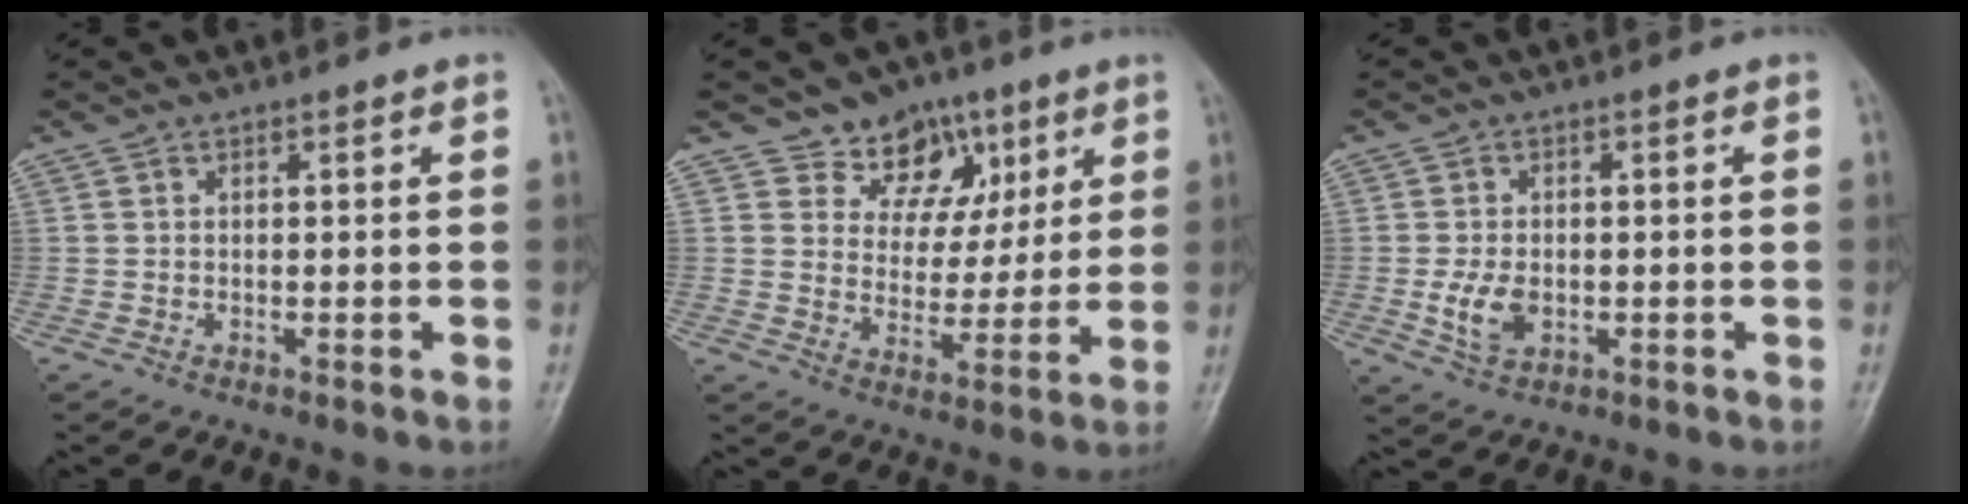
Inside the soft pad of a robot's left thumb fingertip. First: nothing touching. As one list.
[{"total": 10.6, "force": [6.4, 7.8, 3.2], "torque": [-0.005, -0.028, 0.104]}, {"total": 5.2, "force": [-0.9, 3.4, 3.8], "torque": [-0.071, -0.003, -0.012]}]